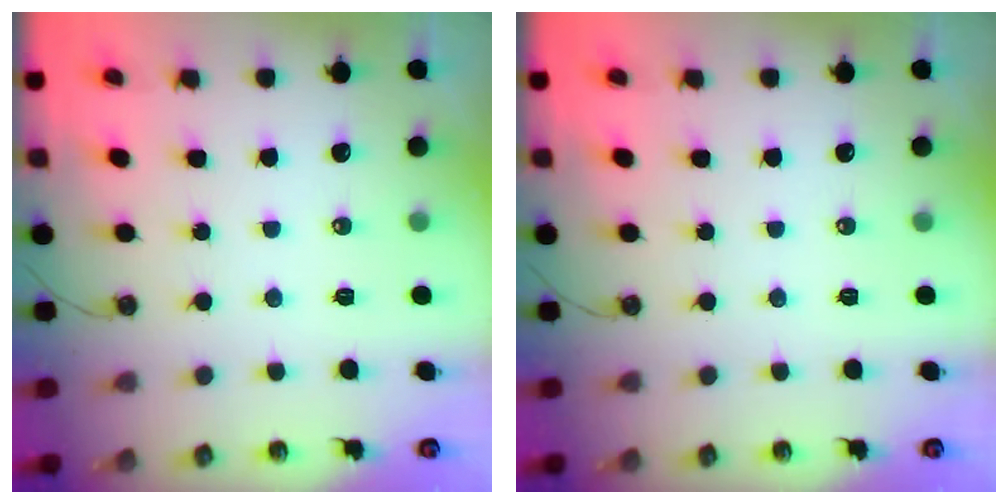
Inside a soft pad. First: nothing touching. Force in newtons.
{"total": 0.0}